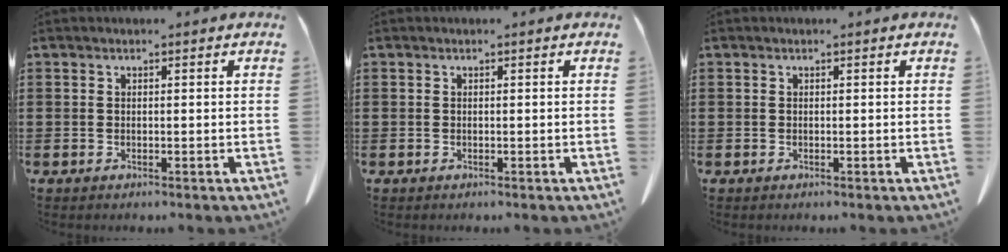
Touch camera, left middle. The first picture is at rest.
{"total": 0.0}
{"total": 0.0}